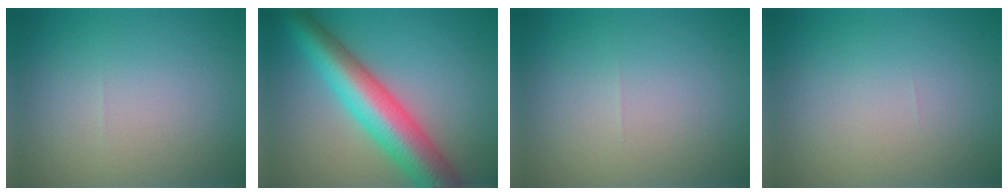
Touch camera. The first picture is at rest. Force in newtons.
{"total": 9.0, "press": 9.0, "slide": 0.2}
{"total": 0.0}
{"total": 0.0}